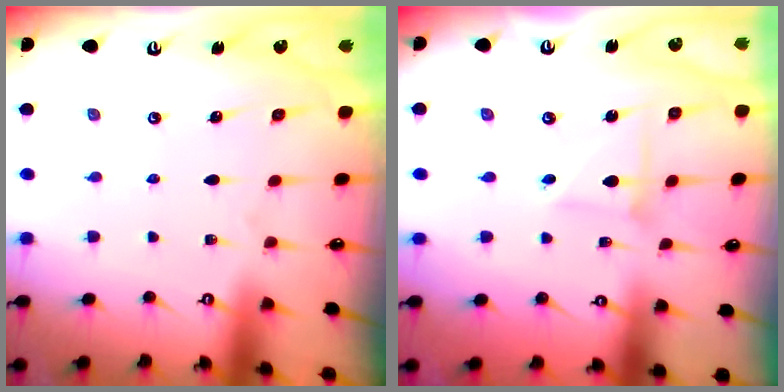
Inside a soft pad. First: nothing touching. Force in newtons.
{"total": 3.4, "press": 3.4, "slide": 0.4}